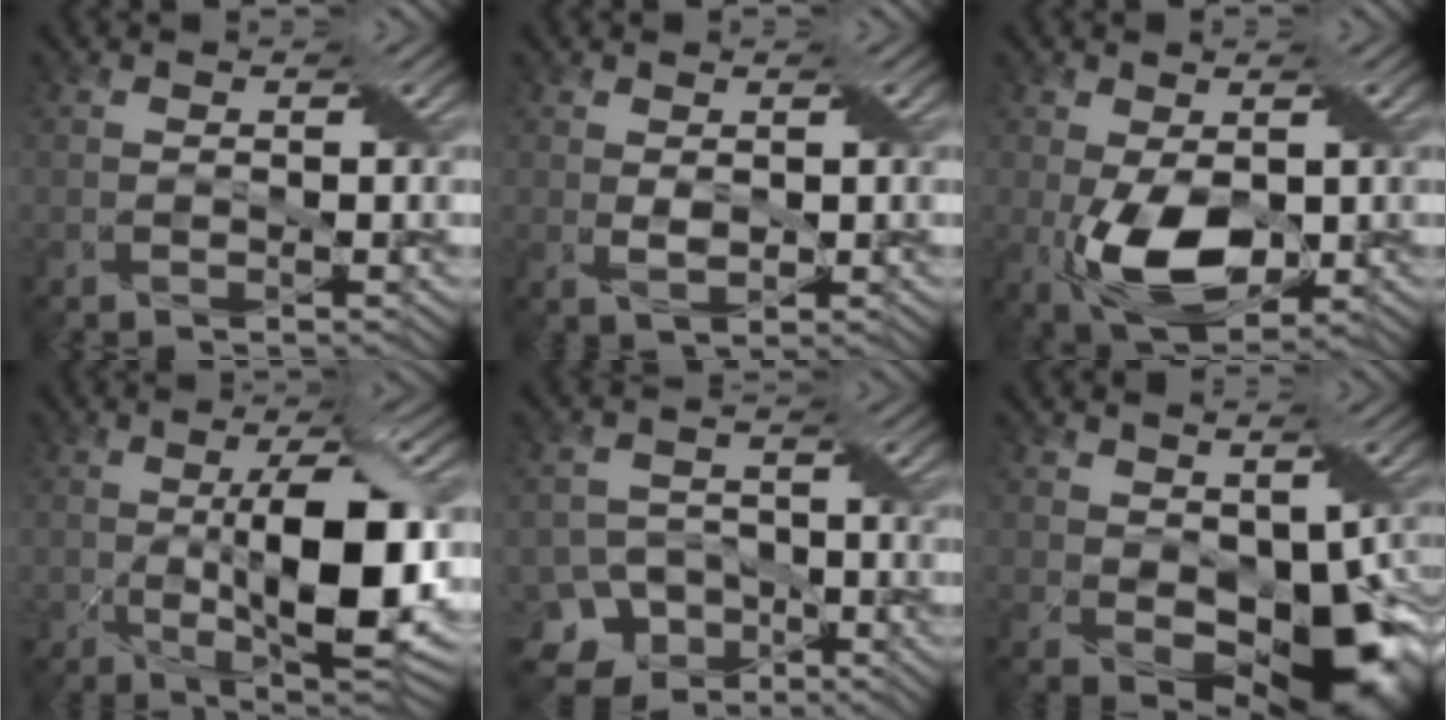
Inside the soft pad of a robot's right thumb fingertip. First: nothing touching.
{"total": 1.5, "force": [0.5, 1.0, 1.0], "torque": [-0.027, -0.002, 0.015]}
{"total": 7.8, "force": [-1.4, 4.5, 6.3], "torque": [-0.141, -0.011, -0.016]}
{"total": 12.2, "force": [-0.7, 4.9, 11.1], "torque": [-0.180, -0.005, -0.005]}
{"total": 8.7, "force": [-5.7, 6.2, 1.8], "torque": [-0.038, -0.012, -0.097]}
{"total": 10.9, "force": [-0.8, 6.7, 8.6], "torque": [-0.129, -0.024, -0.001]}